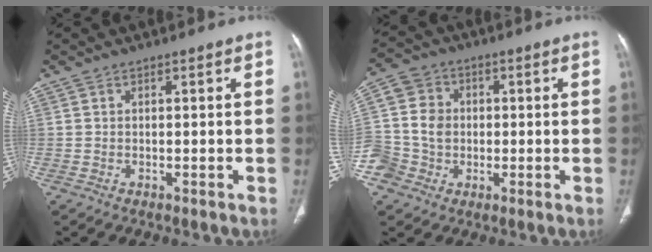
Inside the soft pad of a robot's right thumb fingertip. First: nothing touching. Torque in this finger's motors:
{"motor_torque": [1.00, 0.81, 0.80, -0.69, 0.14]}